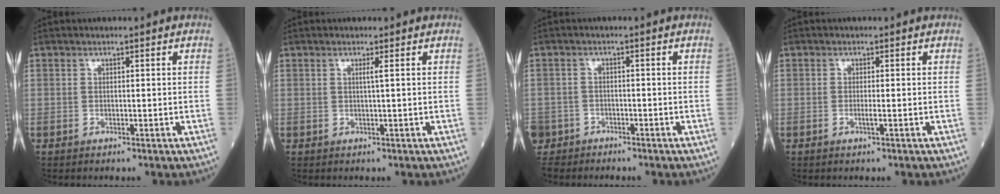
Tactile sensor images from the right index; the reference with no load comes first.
{"total": 0.9, "force": [0.3, -0.3, 0.8], "torque": [-0.020, -0.002, 0.005]}
{"total": 6.3, "force": [-4.8, 4.1, 0.1], "torque": [-0.014, -0.001, -0.091]}
{"total": 1.1, "force": [-0.4, -0.1, 1.0], "torque": [-0.023, -0.003, -0.007]}